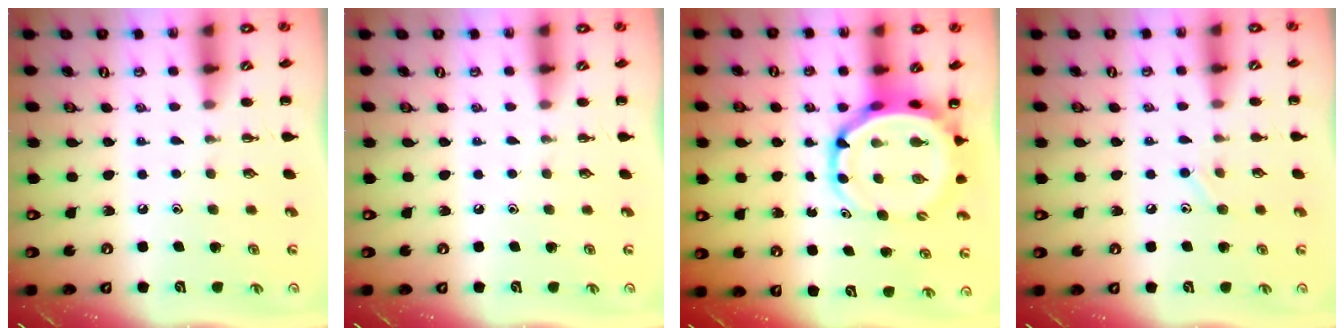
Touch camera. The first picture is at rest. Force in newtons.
{"total": 0.0}
{"total": 7.2, "press": 6.9, "slide": 2.2}
{"total": 7.0, "press": 6.7, "slide": 2.0}